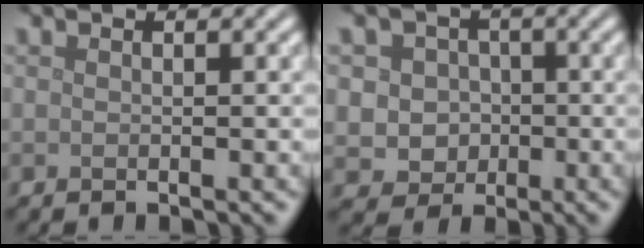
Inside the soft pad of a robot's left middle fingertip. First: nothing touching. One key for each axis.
{"total": 4.7, "fx": 0.2, "fy": 4.4, "fz": 1.7, "tx": -0.011, "ty": 0.018, "tz": -0.011}